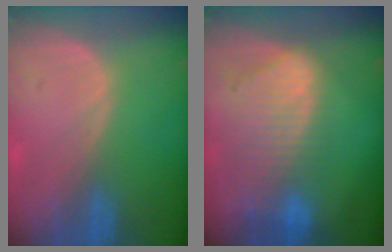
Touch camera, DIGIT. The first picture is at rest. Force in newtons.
{"total": 9.7, "press": 8.4, "slide": 5.0}